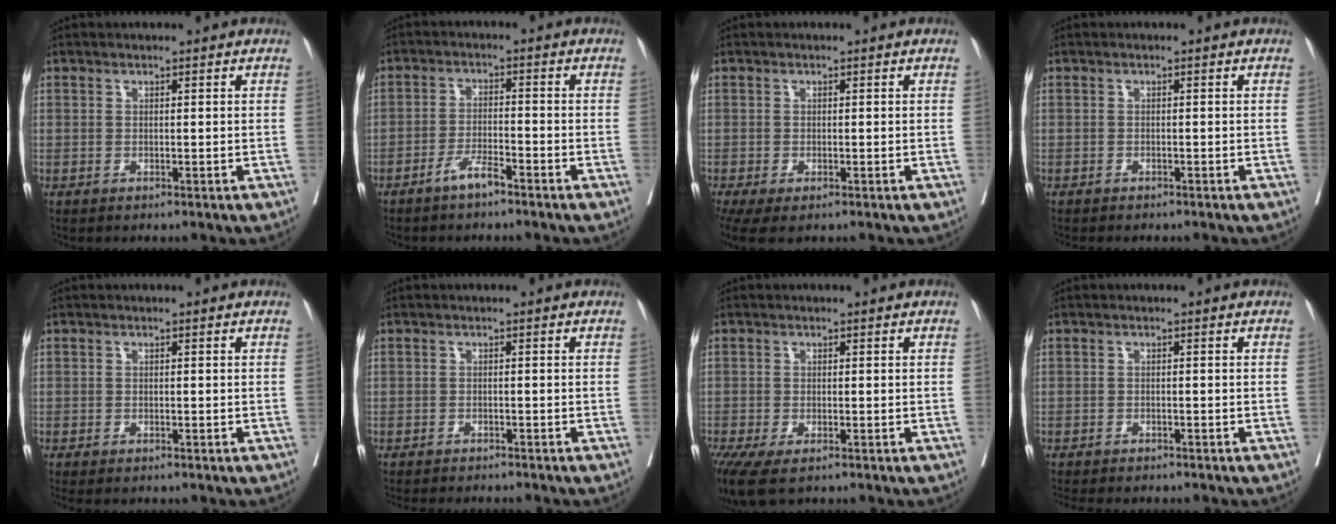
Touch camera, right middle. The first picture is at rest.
{"total": 3.6, "force": [-2.8, 0.4, 2.2], "torque": [-0.040, 0.001, -0.053]}
{"total": 5.7, "force": [-3.5, 2.3, 3.9], "torque": [-0.081, -0.018, -0.058]}
{"total": 2.7, "force": [-2.4, 0.6, 1.1], "torque": [-0.017, -0.003, -0.027]}
{"total": 2.3, "force": [-1.9, 0.6, 1.2], "torque": [-0.014, -0.006, -0.024]}
{"total": 7.2, "force": [-6.7, 0.9, 2.5], "torque": [-0.024, -0.010, -0.091]}
{"total": 8.3, "force": [-5.5, 3.1, 5.5], "torque": [-0.117, -0.024, -0.091]}
{"total": 8.0, "force": [-7.1, 1.7, 3.4], "torque": [-0.044, -0.005, -0.096]}